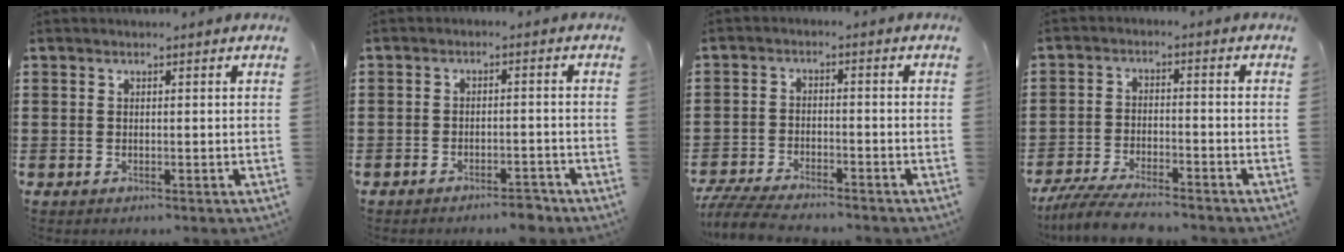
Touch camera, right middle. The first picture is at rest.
{"total": 1.7, "force": [-1.6, 0.2, 0.5], "torque": [-0.011, 0.001, -0.031]}
{"total": 5.2, "force": [-4.9, 0.5, 1.5], "torque": [-0.041, -0.005, -0.100]}
{"total": 5.6, "force": [-5.2, 0.4, 2.1], "torque": [-0.053, -0.009, -0.102]}